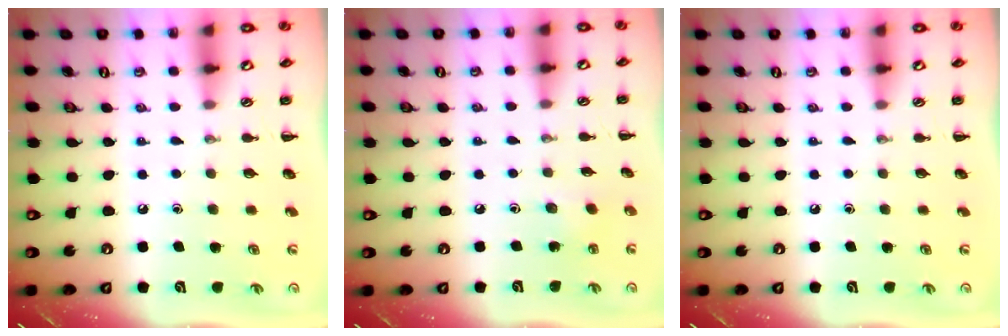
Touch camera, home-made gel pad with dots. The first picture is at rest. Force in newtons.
{"total": 2.4, "press": 2.3, "slide": 0.8}
{"total": 0.0}